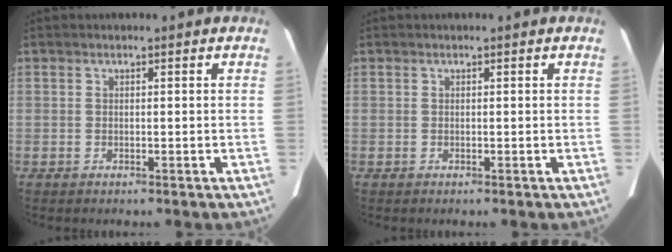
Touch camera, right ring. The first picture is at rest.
{"total": 0.0}